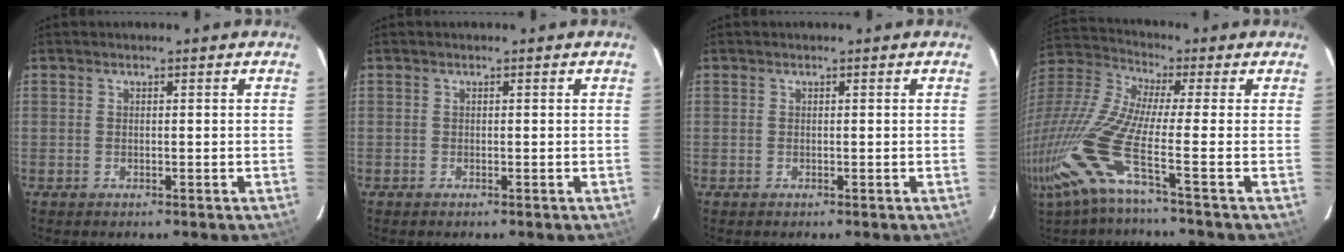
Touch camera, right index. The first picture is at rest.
{"total": 0.0}
{"total": 0.0}
{"total": 14.2, "force": [-5.8, 0.2, 12.9], "torque": [-0.261, -0.031, -0.127]}